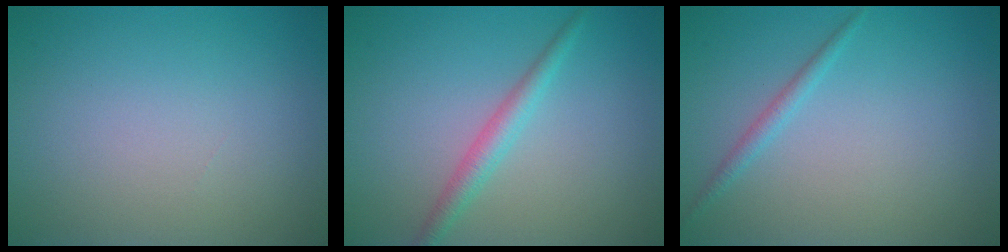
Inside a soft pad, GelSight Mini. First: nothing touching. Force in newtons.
{"total": 2.2, "press": 2.2, "slide": 0.0}
{"total": 1.2, "press": 1.2, "slide": 0.0}